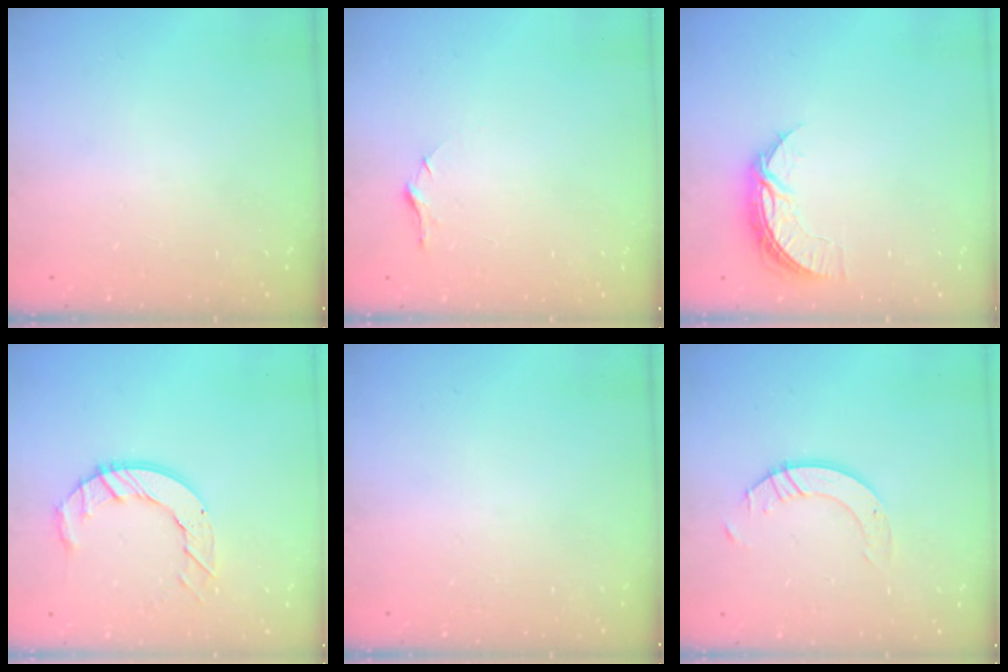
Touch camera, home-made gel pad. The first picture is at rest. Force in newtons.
{"total": 5.7, "press": 5.6, "slide": 0.6}
{"total": 6.7, "press": 6.7, "slide": 0.2}
{"total": 9.1, "press": 9.1, "slide": 0.9}
{"total": 0.0}
{"total": 4.8, "press": 4.7, "slide": 0.4}